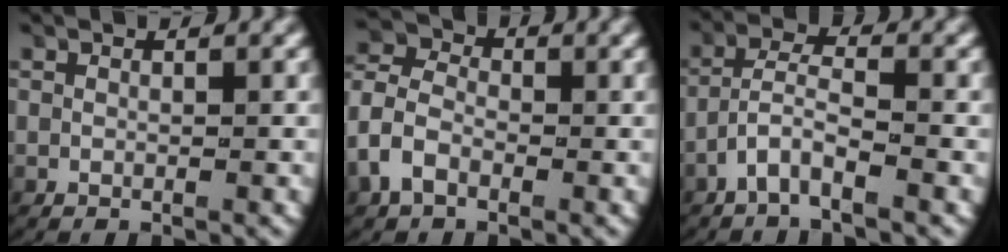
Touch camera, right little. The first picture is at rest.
{"total": 4.6, "force": [-0.6, 3.9, 2.3], "torque": [-0.064, -0.009, -0.014]}
{"total": 3.4, "force": [-1.9, 1.4, 2.5], "torque": [-0.060, -0.004, -0.037]}